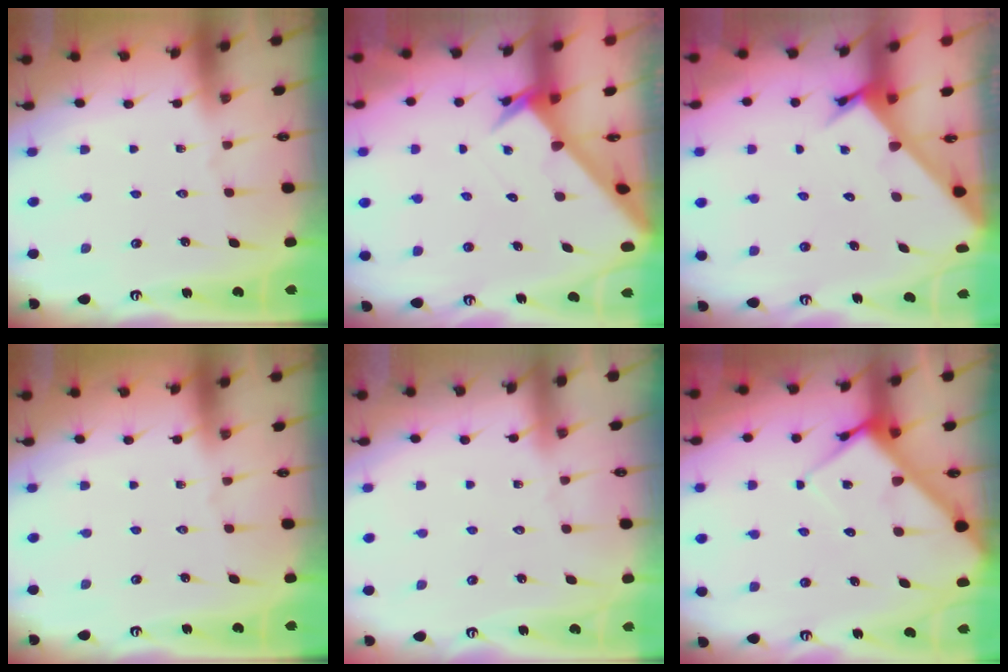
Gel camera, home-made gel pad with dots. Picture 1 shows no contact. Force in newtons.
{"total": 2.9, "press": 2.9, "slide": 0.2}
{"total": 3.2, "press": 3.2, "slide": 0.2}
{"total": 0.0}
{"total": 4.0, "press": 4.0, "slide": 0.4}
{"total": 7.1, "press": 7.1, "slide": 0.7}